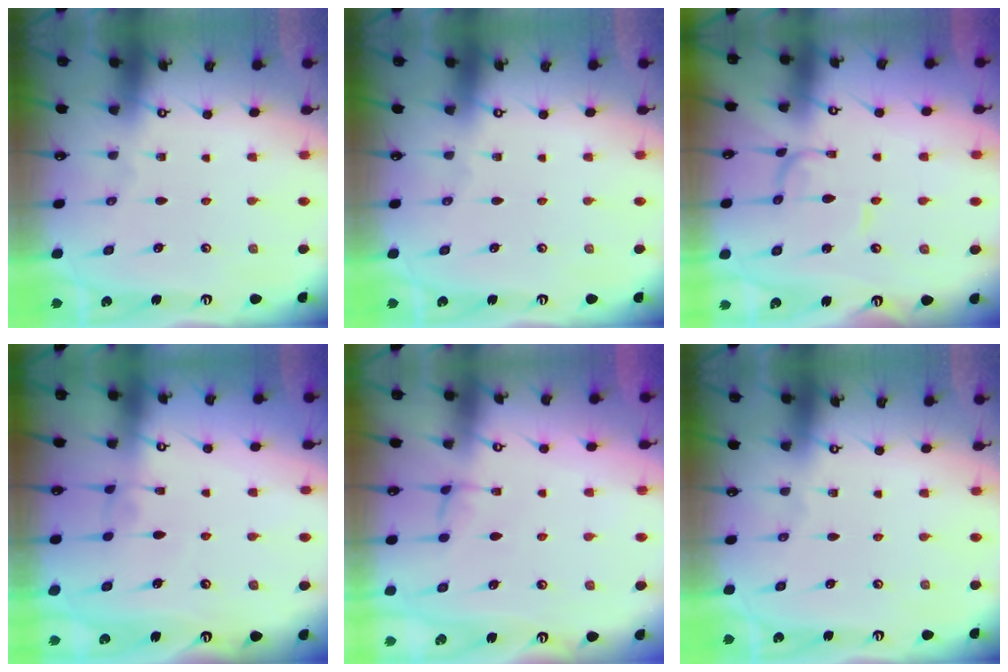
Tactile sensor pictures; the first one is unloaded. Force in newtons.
{"total": 0.0}
{"total": 1.3, "press": 1.3, "slide": 0.1}
{"total": 1.8, "press": 1.7, "slide": 0.5}
{"total": 1.4, "press": 1.3, "slide": 0.4}
{"total": 0.0}